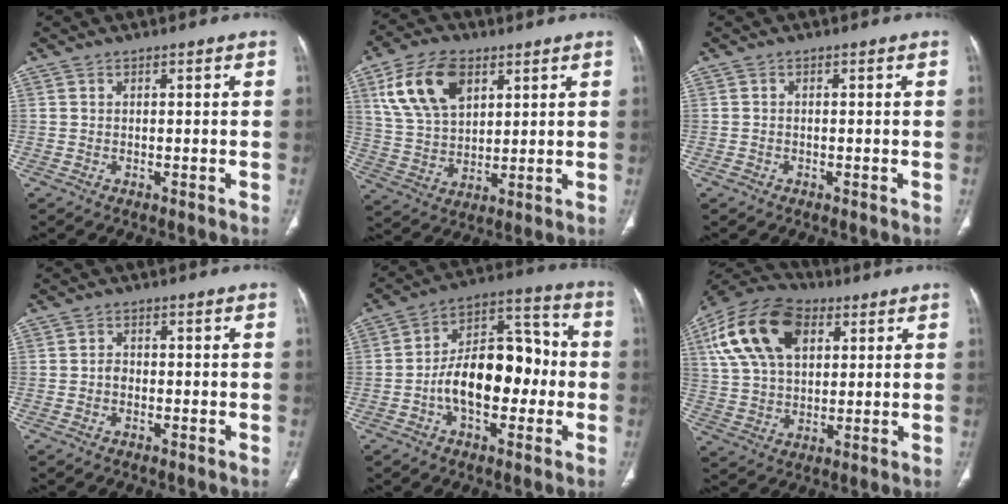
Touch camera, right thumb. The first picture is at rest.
{"total": 14.2, "force": [6.2, 8.6, 9.5], "torque": [-0.164, -0.014, 0.124]}
{"total": 0.8, "force": [-0.5, 0.6, 0.3], "torque": [-0.008, 0.002, -0.011]}
{"total": 1.6, "force": [-0.5, 1.2, 1.0], "torque": [-0.013, 0.005, -0.011]}
{"total": 16.7, "force": [-2.5, 9.7, 13.4], "torque": [-0.188, 0.048, -0.046]}
{"total": 19.0, "force": [6.9, 11.6, 13.3], "torque": [-0.245, 0.006, 0.121]}